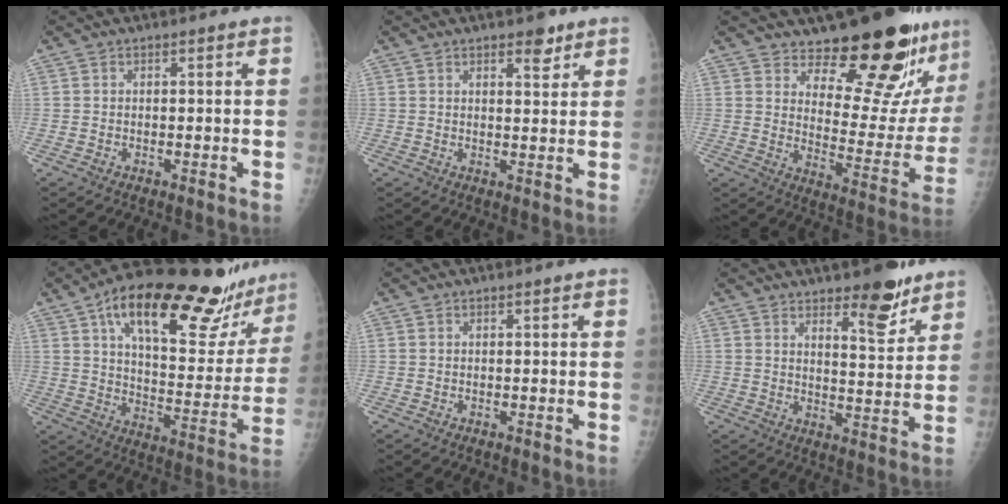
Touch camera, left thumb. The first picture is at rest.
{"total": 3.9, "force": [2.6, 1.6, 2.4], "torque": [-0.019, -0.014, 0.035]}
{"total": 19.8, "force": [15.6, 6.0, 10.6], "torque": [-0.102, -0.134, 0.212]}
{"total": 29.7, "force": [19.8, 9.9, 19.9], "torque": [-0.258, -0.053, 0.290]}
{"total": 0.0}
{"total": 9.1, "force": [6.3, 2.9, 5.8], "torque": [-0.058, -0.046, 0.093]}